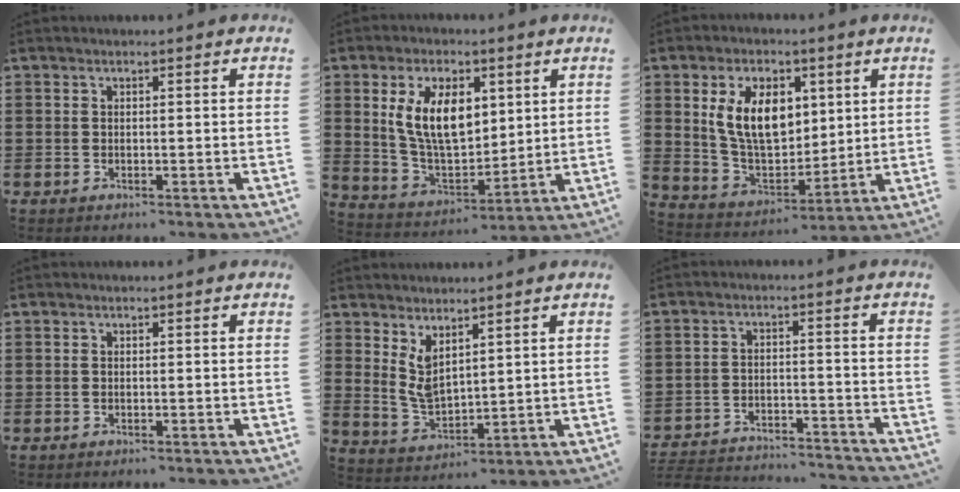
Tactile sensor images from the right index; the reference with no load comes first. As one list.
[{"total": 10.7, "force": [3.3, 6.0, 8.2], "torque": [-0.186, 0.013, 0.061]}, {"total": 10.6, "force": [3.1, 6.7, 7.6], "torque": [-0.180, 0.009, 0.053]}, {"total": 0.0}, {"total": 4.7, "force": [2.9, 2.2, 2.9], "torque": [-0.075, -0.012, 0.053]}, {"total": 4.5, "force": [-4.4, 0.3, 0.8], "torque": [-0.024, -0.001, -0.094]}]